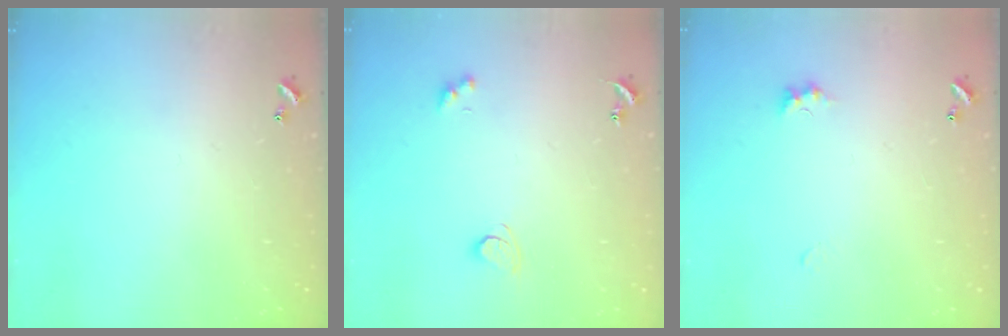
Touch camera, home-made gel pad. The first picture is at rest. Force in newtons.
{"total": 2.2, "press": 2.1, "slide": 0.7}
{"total": 1.9, "press": 1.8, "slide": 0.6}